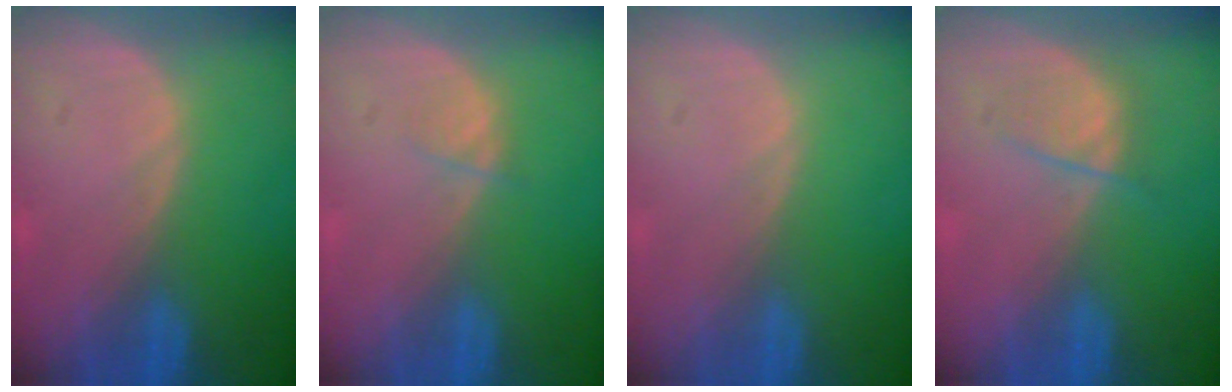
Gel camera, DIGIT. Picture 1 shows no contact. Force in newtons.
{"total": 1.2, "press": 1.2, "slide": 0.2}
{"total": 0.0}
{"total": 2.6, "press": 2.5, "slide": 0.5}